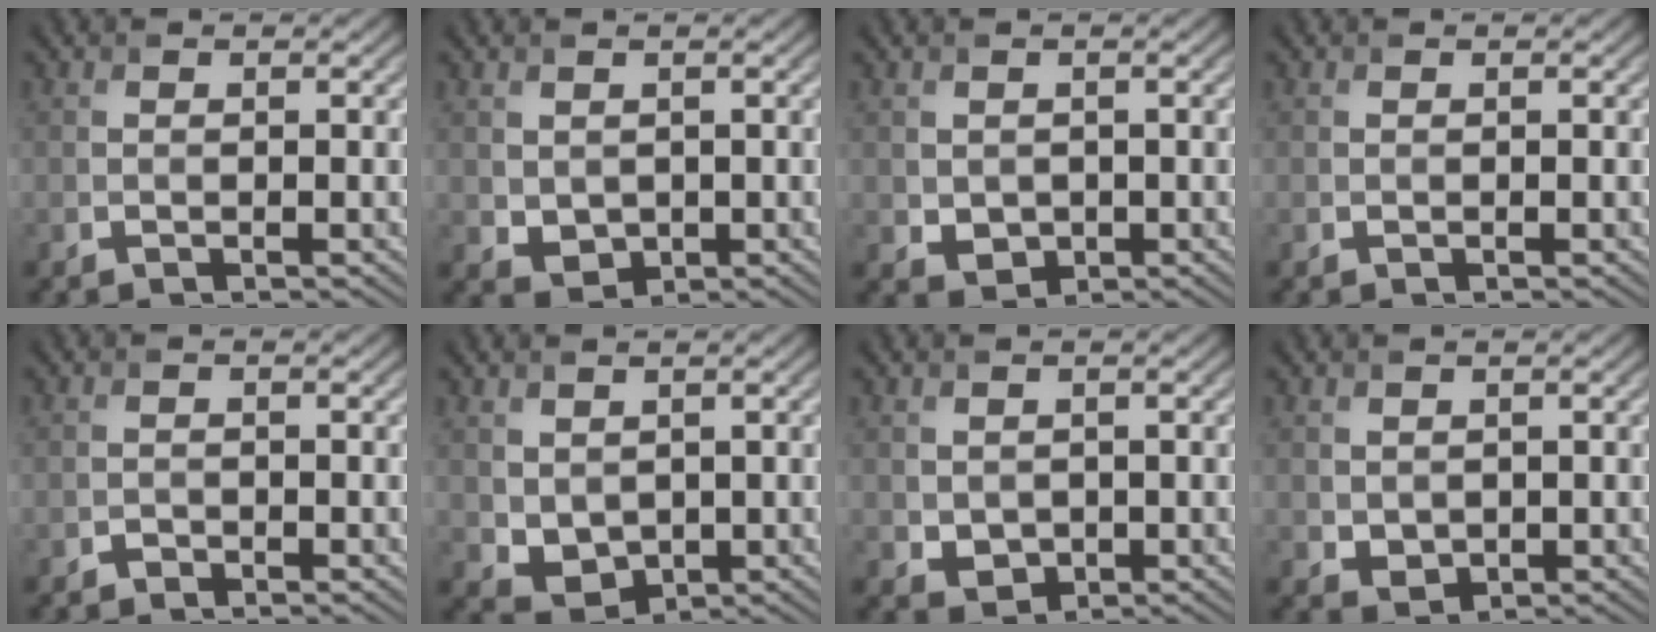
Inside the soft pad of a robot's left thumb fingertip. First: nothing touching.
{"total": 2.5, "force": [0.7, 2.1, 1.2], "torque": [-0.036, -0.009, 0.020]}
{"total": 2.3, "force": [0.3, 2.0, 1.0], "torque": [-0.032, -0.011, 0.010]}
{"total": 0.0}
{"total": 0.7, "force": [-0.6, 0.4, 0.1], "torque": [-0.001, -0.003, -0.012]}
{"total": 3.8, "force": [1.1, 3.0, 2.0], "torque": [-0.058, -0.014, 0.030]}
{"total": 2.3, "force": [0.4, 2.1, 1.0], "torque": [-0.033, -0.010, 0.012]}
{"total": 2.0, "force": [0.7, 1.6, 0.9], "torque": [-0.027, -0.007, 0.018]}